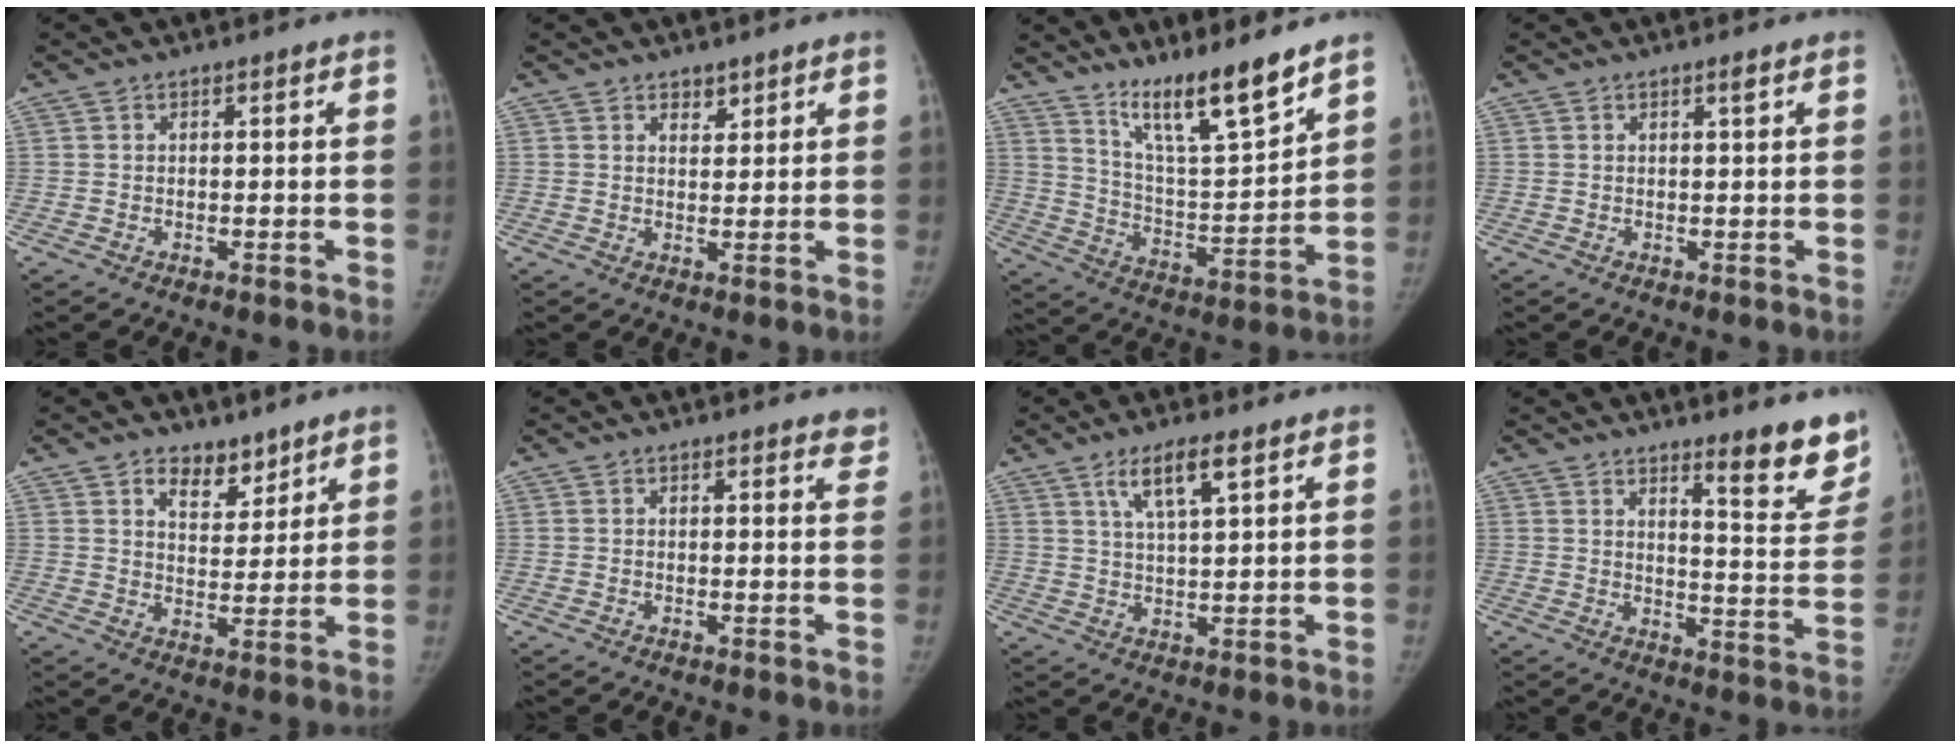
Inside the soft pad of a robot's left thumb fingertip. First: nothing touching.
{"total": 2.1, "force": [1.7, 1.1, 0.6], "torque": [0.008, -0.011, 0.025]}
{"total": 13.9, "force": [10.8, 1.6, 8.6], "torque": [-0.126, -0.080, 0.196]}
{"total": 0.9, "force": [0.5, -0.1, 0.6], "torque": [-0.008, -0.002, 0.010]}
{"total": 6.3, "force": [4.5, 3.6, 2.6], "torque": [-0.010, -0.033, 0.078]}
{"total": 2.7, "force": [2.3, 0.8, 1.1], "torque": [0.004, -0.010, 0.015]}
{"total": 6.9, "force": [3.8, 1.5, 5.5], "torque": [-0.099, -0.016, 0.073]}
{"total": 12.0, "force": [8.8, 2.3, 7.9], "torque": [-0.061, -0.071, 0.118]}